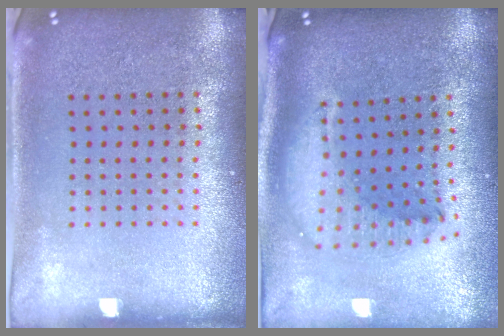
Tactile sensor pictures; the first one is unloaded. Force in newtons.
{"total": 2.3, "press": 1.7, "slide": 1.5}